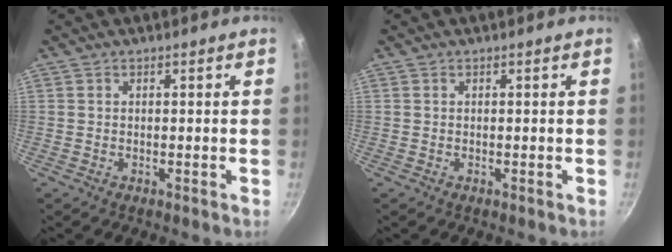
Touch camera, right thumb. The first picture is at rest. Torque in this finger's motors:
{"motor_torque": [0.00, 0.00, 0.00, 0.00, 0.00]}